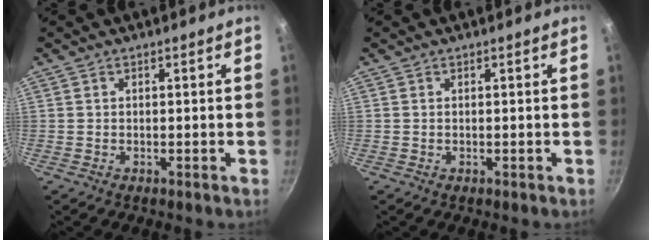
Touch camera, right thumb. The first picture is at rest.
{"total": 0.0}